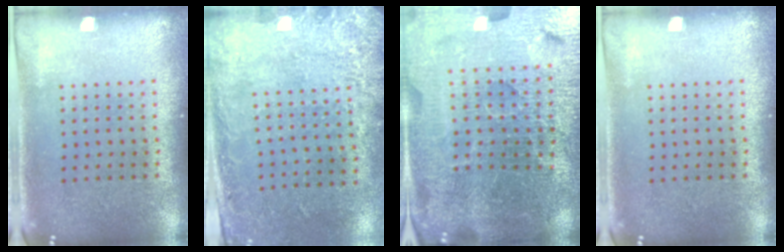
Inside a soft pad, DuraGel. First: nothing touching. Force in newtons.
{"total": 2.8, "press": 1.9, "slide": 2.1}
{"total": 5.5, "press": 5.1, "slide": 2.0}
{"total": 0.0}